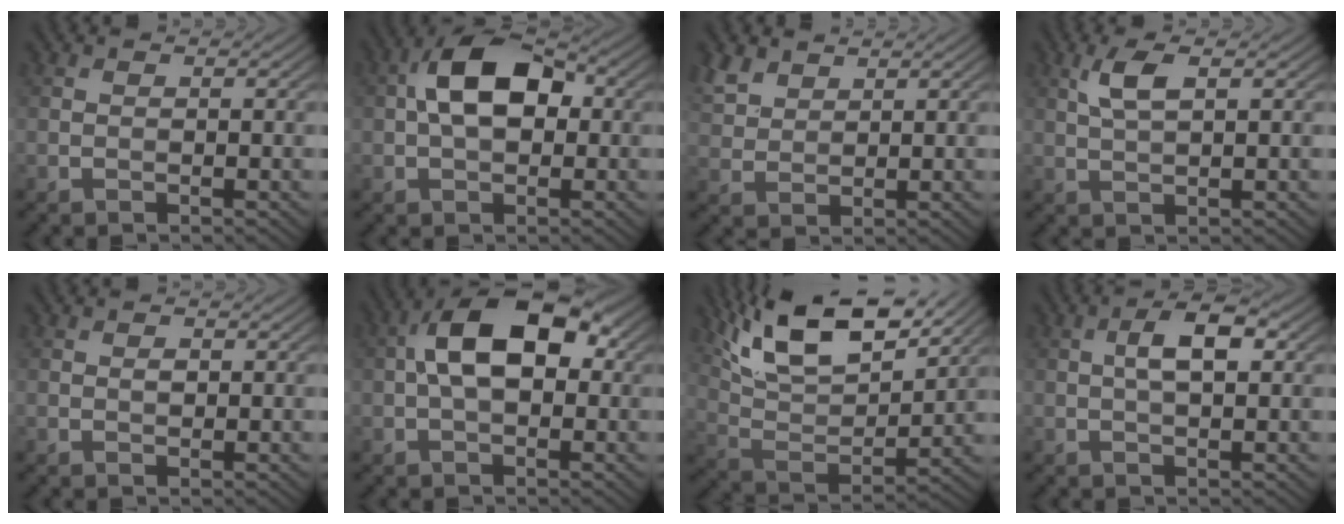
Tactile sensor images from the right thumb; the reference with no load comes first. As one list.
[{"total": 8.6, "force": [0.7, 5.2, 6.9], "torque": [-0.127, 0.014, 0.002]}, {"total": 4.6, "force": [3.2, 2.5, 2.2], "torque": [-0.062, 0.006, 0.071]}, {"total": 3.5, "force": [1.3, 1.0, 3.0], "torque": [-0.071, 0.006, 0.027]}, {"total": 0.9, "force": [0.1, 0.6, 0.7], "torque": [-0.011, 0.000, 0.002]}, {"total": 10.3, "force": [1.1, 5.7, 8.4], "torque": [-0.146, 0.023, 0.005]}, {"total": 15.9, "force": [10.5, 5.6, 10.5], "torque": [-0.225, 0.012, 0.174]}, {"total": 4.3, "force": [0.8, 1.6, 3.9], "torque": [-0.074, 0.010, 0.010]}]